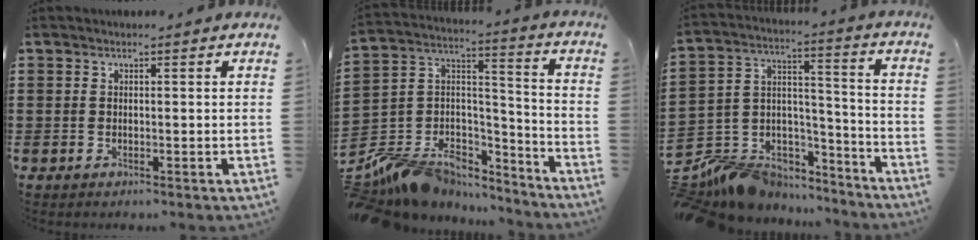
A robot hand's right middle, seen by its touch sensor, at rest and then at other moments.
{"total": 10.2, "force": [-8.5, 5.2, 2.5], "torque": [-0.084, 0.002, -0.165]}
{"total": 8.7, "force": [-7.8, 3.8, 0.5], "torque": [-0.026, -0.002, -0.147]}